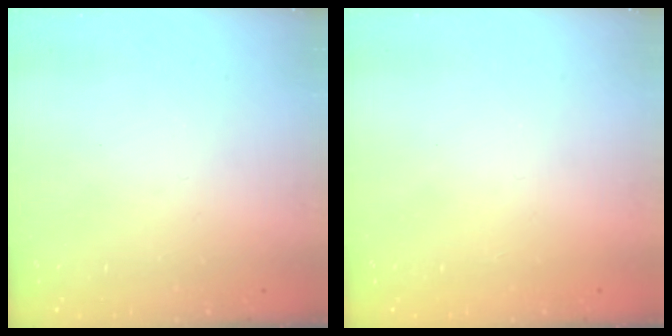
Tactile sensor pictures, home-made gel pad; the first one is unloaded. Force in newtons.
{"total": 1.1, "press": 1.1, "slide": 0.1}